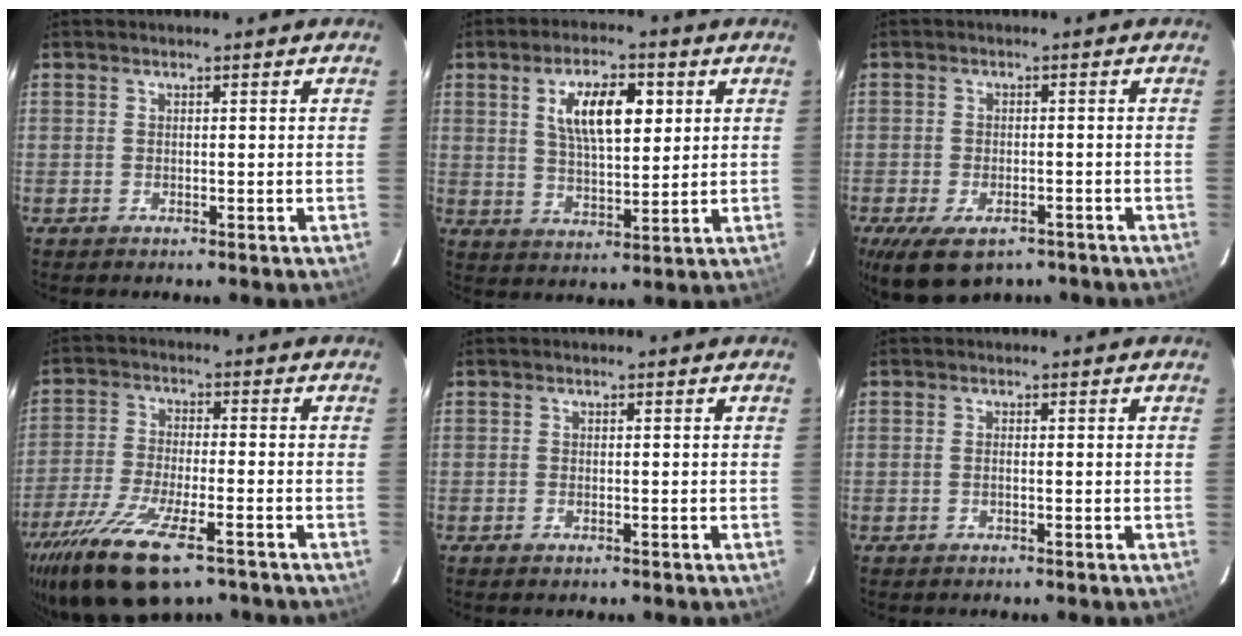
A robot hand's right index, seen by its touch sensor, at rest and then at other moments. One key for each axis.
{"total": 10.6, "fx": 3.5, "fy": 4.3, "fz": 9.0, "tx": -0.161, "ty": 0.011, "tz": 0.065}
{"total": 10.7, "fx": -6.9, "fy": 5.3, "fz": 6.2, "tx": -0.130, "ty": -0.027, "tz": -0.106}
{"total": 17.5, "fx": -11.4, "fy": 5.5, "fz": 12.1, "tx": -0.256, "ty": -0.058, "tz": -0.204}
{"total": 0.5, "fx": -0.3, "fy": 0.4, "fz": 0.2, "tx": -0.003, "ty": -0.002, "tz": -0.005}
{"total": 0.6, "fx": -0.1, "fy": 0.1, "fz": 0.6, "tx": -0.013, "ty": 0.002, "tz": -0.004}